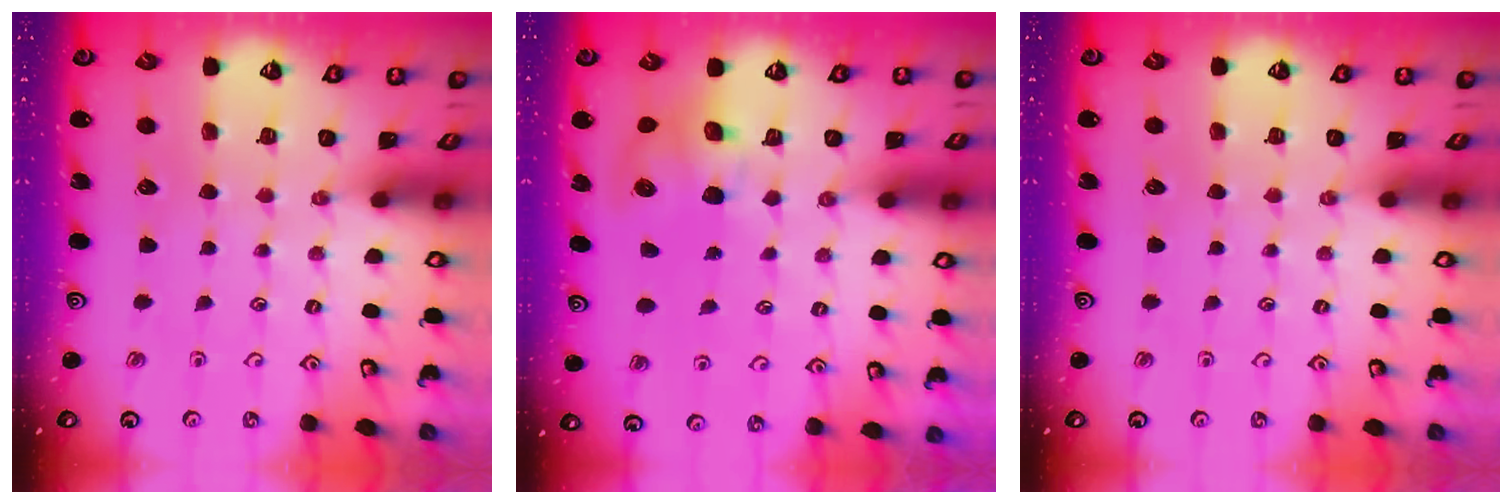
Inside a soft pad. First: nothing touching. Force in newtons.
{"total": 9.2, "press": 9.1, "slide": 1.2}
{"total": 0.0}